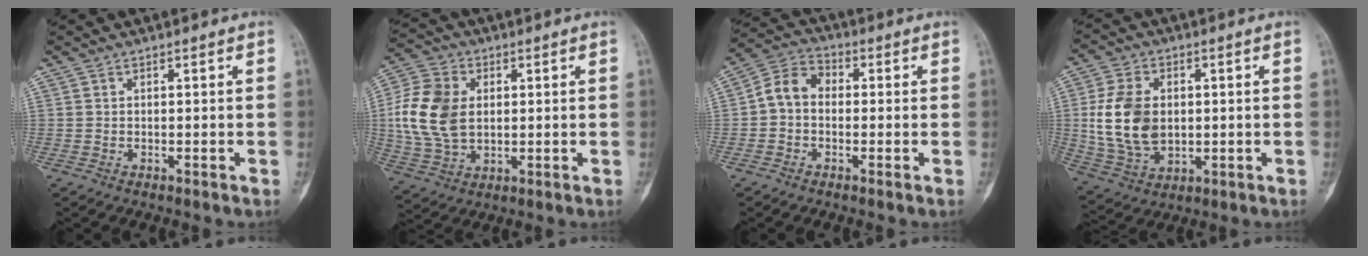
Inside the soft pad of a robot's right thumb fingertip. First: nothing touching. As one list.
[{"total": 14.0, "force": [1.3, 9.7, 10.1], "torque": [-0.197, 0.003, 0.026]}, {"total": 6.8, "force": [-0.3, 5.3, 4.3], "torque": [-0.066, 0.024, -0.022]}, {"total": 13.4, "force": [0.8, 9.2, 9.7], "torque": [-0.174, -0.005, 0.026]}]